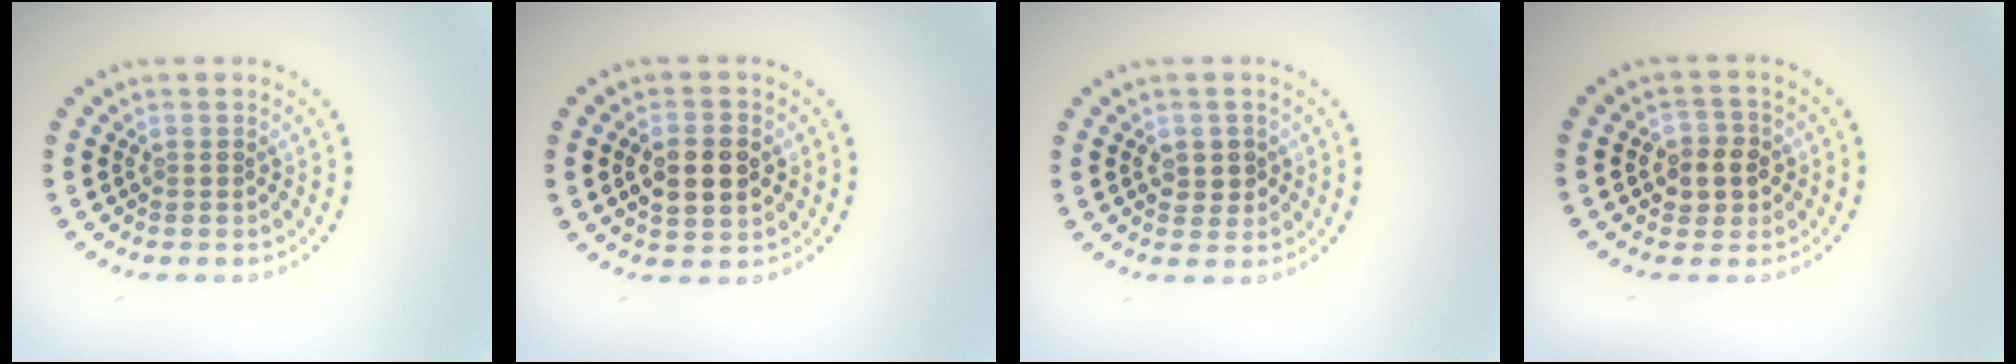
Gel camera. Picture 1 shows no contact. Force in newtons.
{"total": 3.8, "press": 3.8, "slide": 0.4}
{"total": 1.5, "press": 1.4, "slide": 0.2}
{"total": 2.6, "press": 2.6, "slide": 0.7}